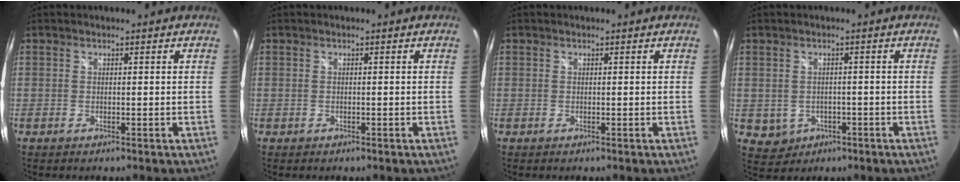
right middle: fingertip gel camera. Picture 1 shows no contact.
{"total": 0.0}
{"total": 0.0}
{"total": 4.6, "force": [-1.1, 4.1, 1.5], "torque": [-0.043, 0.004, 0.001]}